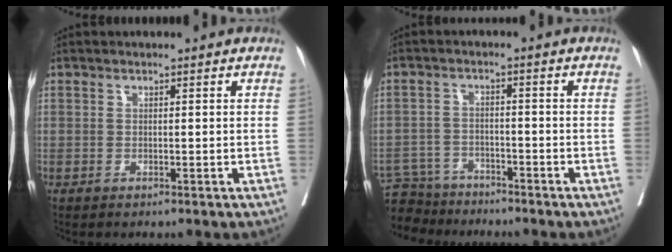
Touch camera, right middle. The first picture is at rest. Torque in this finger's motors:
{"motor_torque": [0.00, 0.01, -0.05, -0.07]}